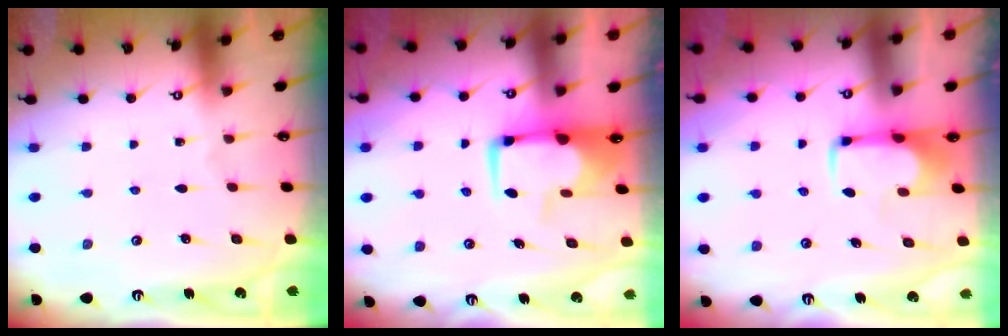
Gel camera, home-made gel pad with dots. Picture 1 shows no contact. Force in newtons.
{"total": 2.6, "press": 2.4, "slide": 1.0}
{"total": 2.0, "press": 2.0, "slide": 0.4}